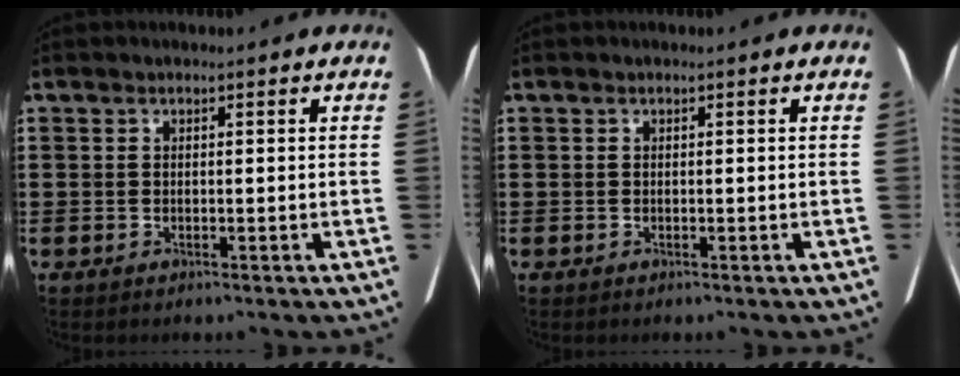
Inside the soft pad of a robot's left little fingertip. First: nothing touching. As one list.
[{"total": 0.0}]